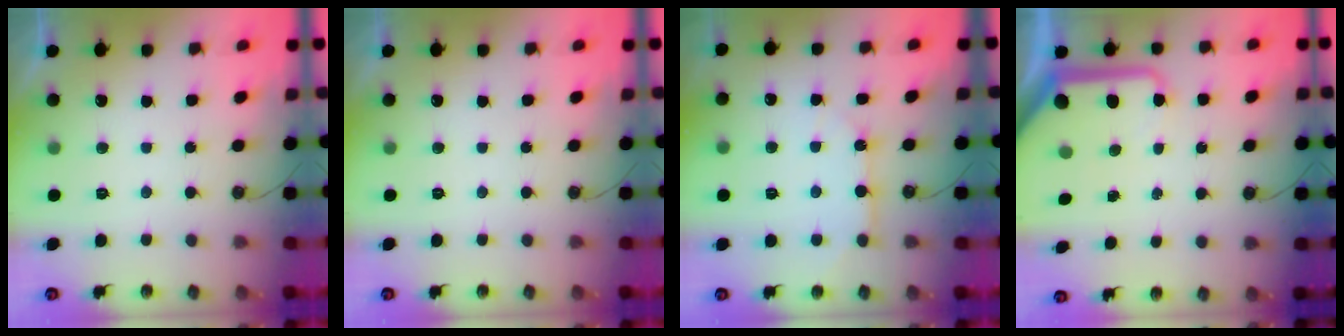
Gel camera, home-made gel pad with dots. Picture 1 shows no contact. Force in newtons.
{"total": 0.0}
{"total": 7.7, "press": 7.7, "slide": 0.3}
{"total": 12.6, "press": 12.5, "slide": 1.6}